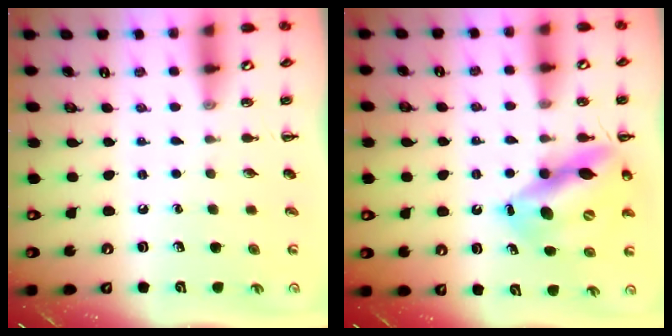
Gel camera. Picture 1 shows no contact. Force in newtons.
{"total": 13.9, "press": 13.5, "slide": 3.6}